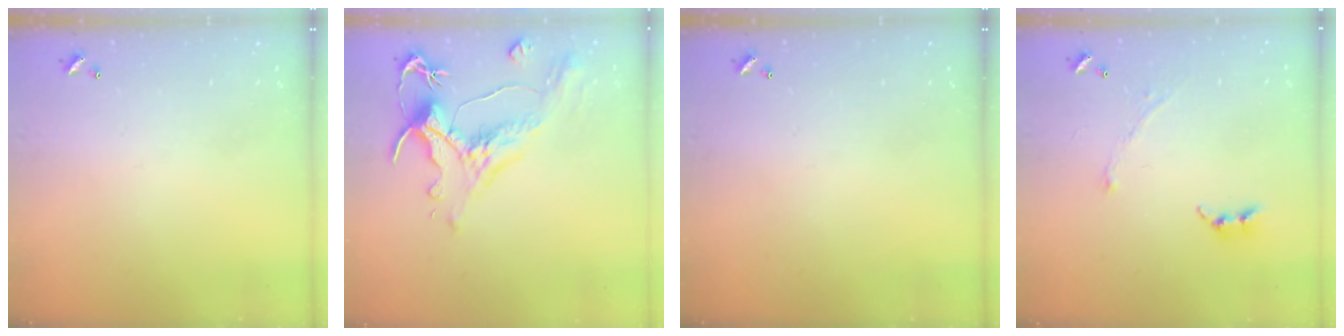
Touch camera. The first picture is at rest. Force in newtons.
{"total": 1.6, "press": 0.4, "slide": 1.6}
{"total": 0.0}
{"total": 2.9, "press": 2.9, "slide": 0.4}